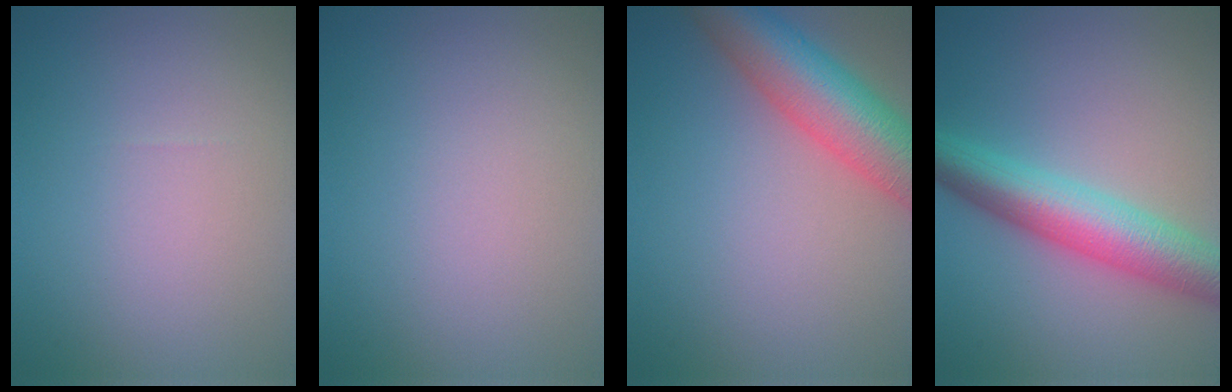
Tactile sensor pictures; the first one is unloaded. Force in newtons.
{"total": 0.0}
{"total": 8.5, "press": 8.5, "slide": 0.4}
{"total": 7.1, "press": 7.1, "slide": 0.2}